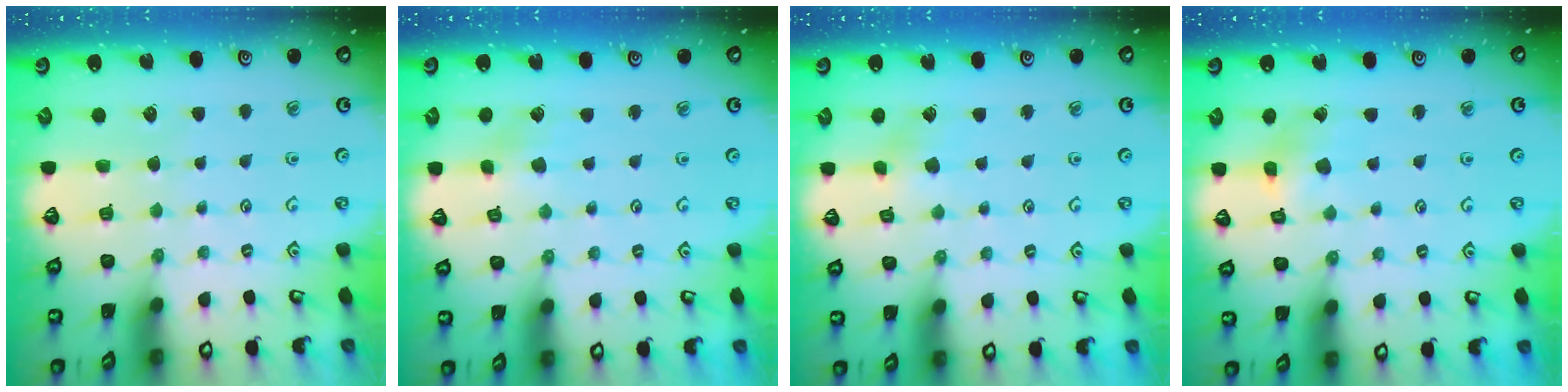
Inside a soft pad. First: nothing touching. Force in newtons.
{"total": 2.5, "press": 2.4, "slide": 0.3}
{"total": 2.5, "press": 2.4, "slide": 0.7}
{"total": 3.1, "press": 3.1, "slide": 0.5}